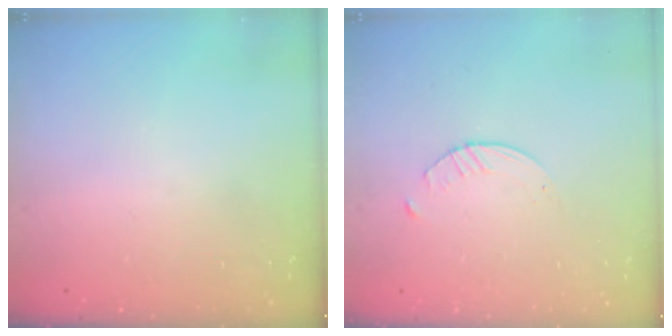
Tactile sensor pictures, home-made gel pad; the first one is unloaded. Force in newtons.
{"total": 2.0, "press": 2.0, "slide": 0.3}